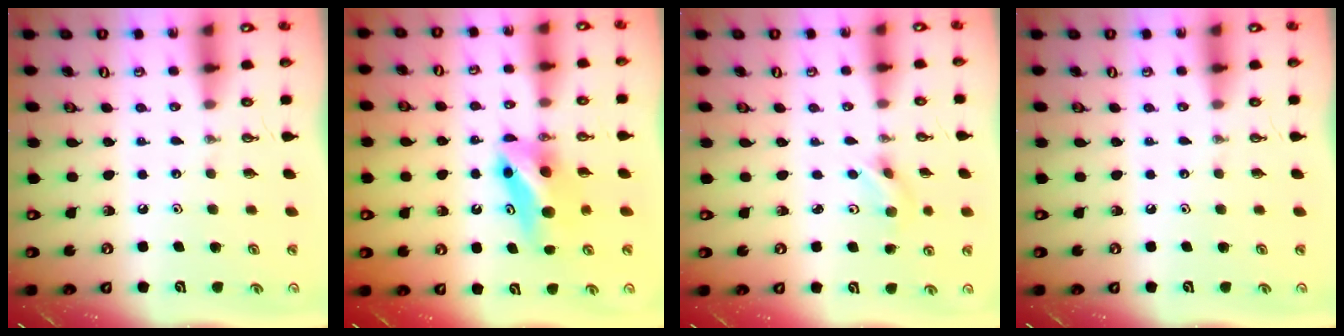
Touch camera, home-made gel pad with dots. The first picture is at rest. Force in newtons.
{"total": 7.1, "press": 6.6, "slide": 2.5}
{"total": 2.9, "press": 2.7, "slide": 1.2}
{"total": 0.0}